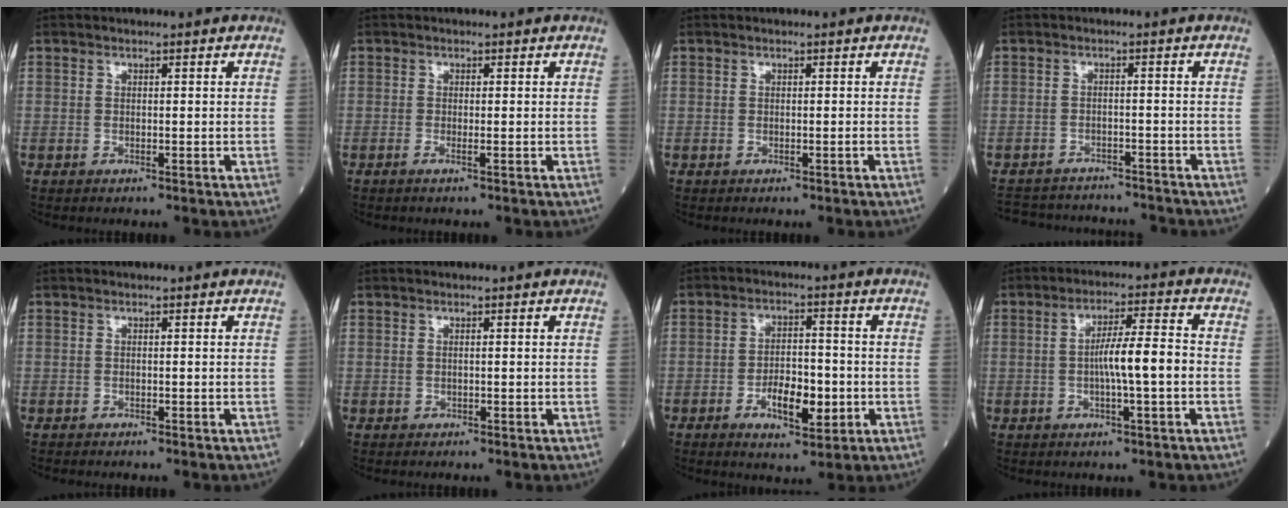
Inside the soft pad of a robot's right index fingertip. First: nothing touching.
{"total": 1.0, "force": [-0.4, -0.1, 0.9], "torque": [-0.020, -0.002, -0.008]}
{"total": 0.0}
{"total": 10.8, "force": [-10.2, 3.1, 1.8], "torque": [-0.032, 0.016, -0.135]}
{"total": 0.0}
{"total": 0.0}
{"total": 7.3, "force": [-2.3, 2.8, 6.3], "torque": [-0.108, -0.001, -0.035]}
{"total": 7.2, "force": [-0.9, 0.2, 7.1], "torque": [-0.119, 0.010, -0.018]}